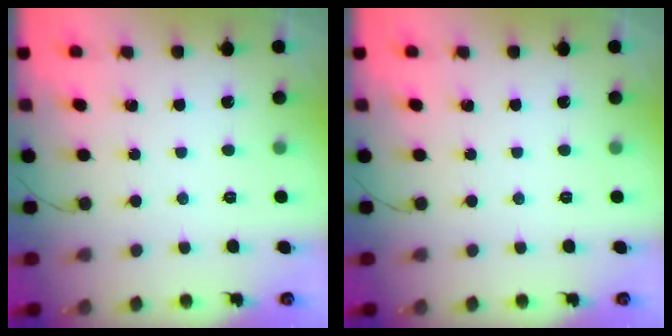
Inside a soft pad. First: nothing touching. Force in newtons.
{"total": 0.0}